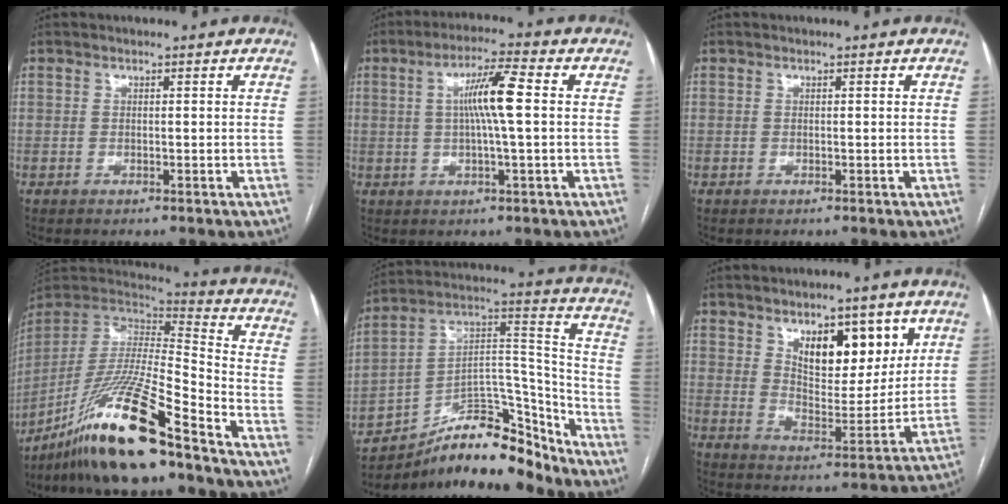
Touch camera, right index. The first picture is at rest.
{"total": 7.6, "force": [0.8, 0.0, 7.5], "torque": [-0.137, 0.009, 0.012]}
{"total": 0.0}
{"total": 20.0, "force": [-14.8, 0.8, 13.4], "torque": [-0.294, -0.021, -0.278]}
{"total": 21.0, "force": [-16.8, 7.1, 10.4], "torque": [-0.171, 0.046, -0.274]}
{"total": 11.4, "force": [5.8, 4.9, 8.6], "torque": [-0.127, -0.003, 0.103]}